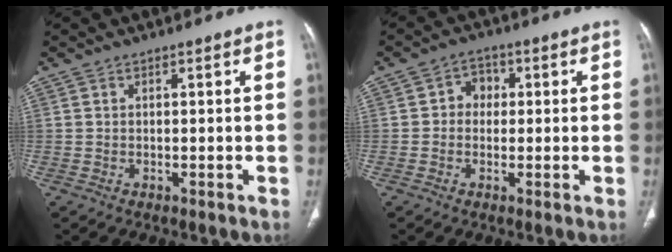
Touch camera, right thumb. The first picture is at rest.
{"total": 3.9, "force": [0.2, 3.4, 1.9], "torque": [-0.001, 0.011, -0.006]}